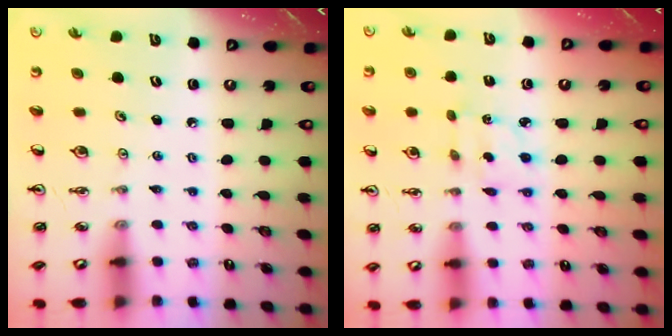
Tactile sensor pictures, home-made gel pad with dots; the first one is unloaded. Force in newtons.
{"total": 2.3, "press": 2.3, "slide": 0.2}